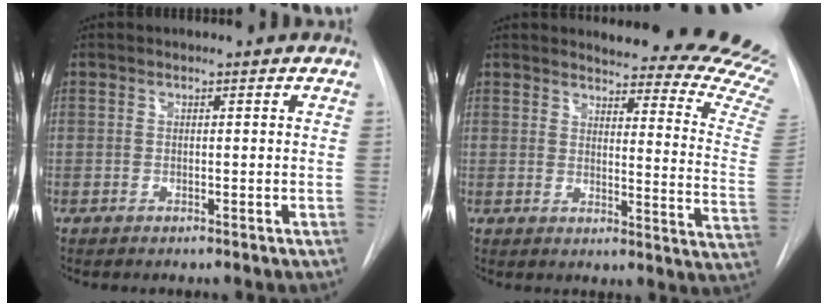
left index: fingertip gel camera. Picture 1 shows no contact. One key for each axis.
{"total": 21.7, "fx": 20.4, "fy": 2.0, "fz": 7.2, "tx": -0.077, "ty": -0.157, "tz": 0.201}